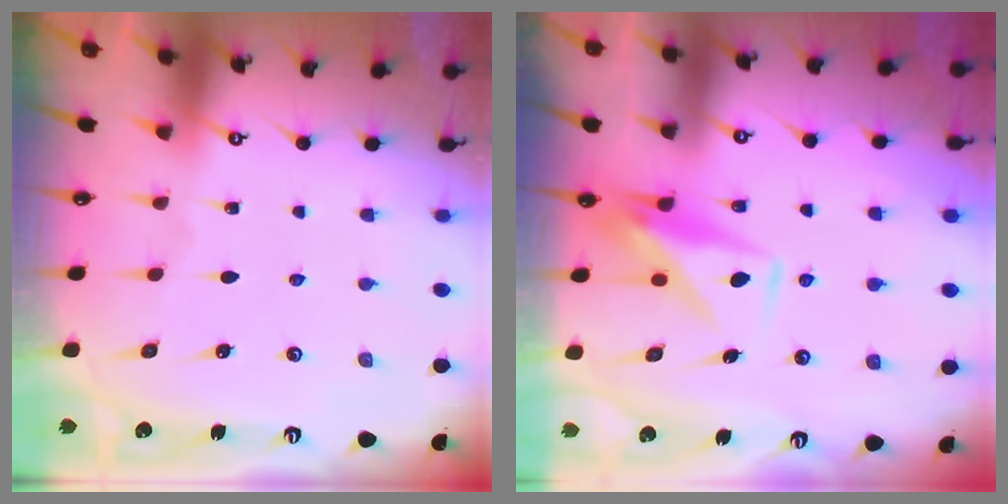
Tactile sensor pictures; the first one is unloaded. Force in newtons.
{"total": 8.1, "press": 8.1, "slide": 0.2}